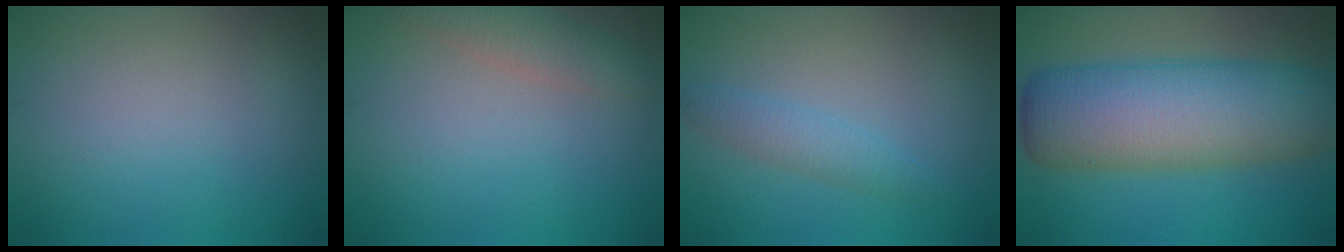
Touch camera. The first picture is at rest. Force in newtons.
{"total": 2.4, "press": 2.4, "slide": 0.2}
{"total": 2.0, "press": 2.0, "slide": 0.1}
{"total": 10.9, "press": 10.9, "slide": 0.5}